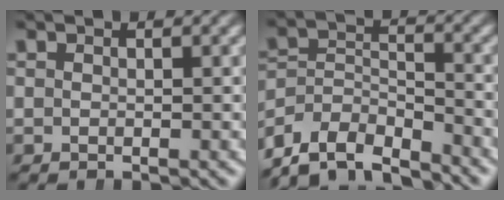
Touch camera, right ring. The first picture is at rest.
{"total": 10.2, "force": [-7.3, 6.2, 3.6], "torque": [-0.094, -0.059, -0.108]}